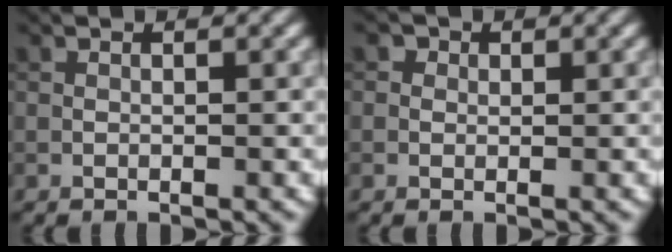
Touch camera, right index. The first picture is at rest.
{"total": 1.4, "force": [0.6, 1.1, 0.5], "torque": [-0.004, 0.003, -0.008]}